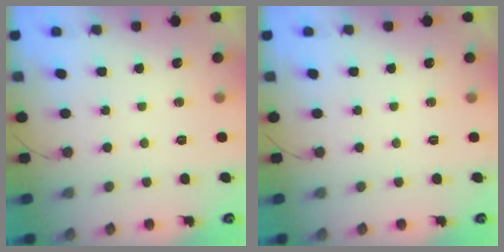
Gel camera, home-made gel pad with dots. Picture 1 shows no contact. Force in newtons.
{"total": 0.0}